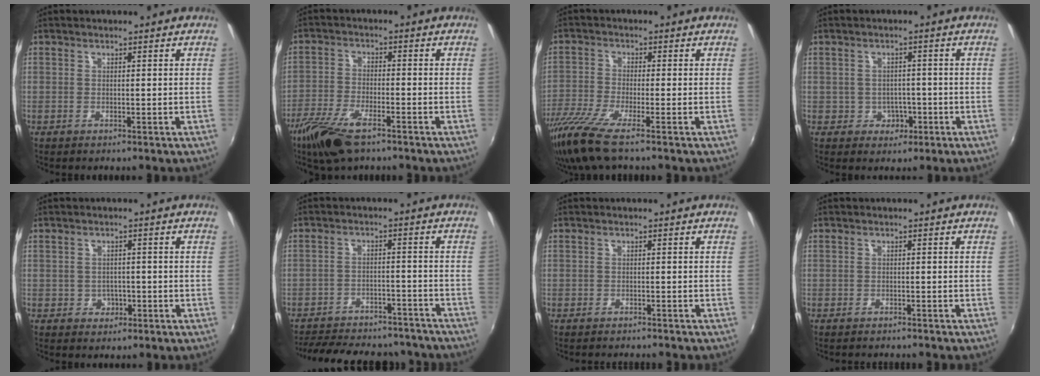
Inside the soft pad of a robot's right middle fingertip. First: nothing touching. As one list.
[{"total": 10.5, "force": [-7.1, 3.3, 7.0], "torque": [-0.166, -0.028, -0.142]}, {"total": 9.2, "force": [-7.1, 0.2, 5.9], "torque": [-0.141, -0.037, -0.136]}, {"total": 3.4, "force": [-1.0, 3.2, 0.4], "torque": [-0.012, 0.007, -0.008]}, {"total": 2.5, "force": [-0.8, 2.3, 0.4], "torque": [-0.008, 0.001, -0.009]}, {"total": 22.0, "force": [-19.0, 7.8, 8.0], "torque": [-0.173, 0.016, -0.239]}, {"total": 3.5, "force": [-3.3, 0.4, 1.1], "torque": [-0.029, -0.012, -0.053]}, {"total": 2.8, "force": [-2.7, 0.4, 0.7], "torque": [-0.024, -0.013, -0.043]}]